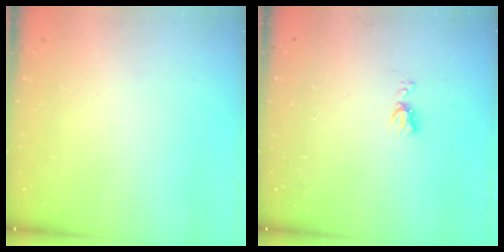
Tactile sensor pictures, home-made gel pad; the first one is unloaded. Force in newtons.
{"total": 5.1, "press": 5.1, "slide": 0.5}